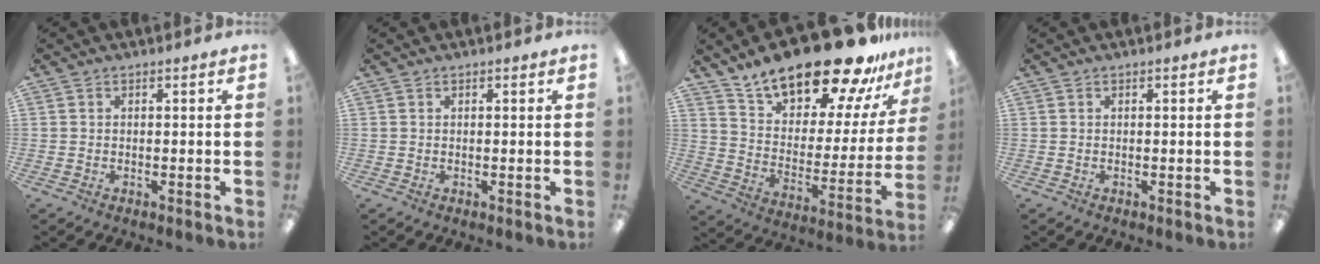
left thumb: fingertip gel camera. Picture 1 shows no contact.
{"total": 0.0}
{"total": 22.8, "force": [18.6, 7.6, 10.8], "torque": [-0.173, -0.134, 0.316]}
{"total": 0.0}